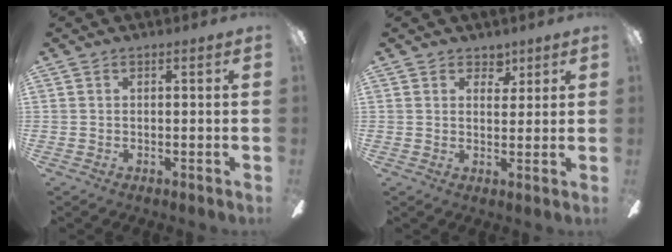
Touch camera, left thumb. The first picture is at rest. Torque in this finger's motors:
{"motor_torque": [0.10, -0.10, -0.42, -0.03, -0.03]}